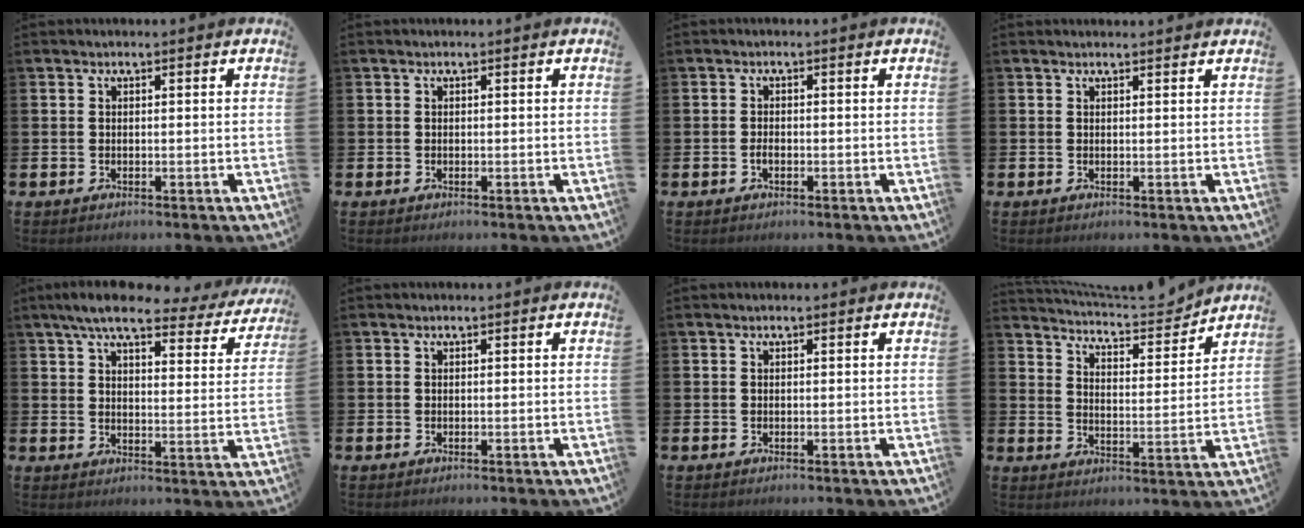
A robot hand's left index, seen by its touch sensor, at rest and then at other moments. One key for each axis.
{"total": 0.0}
{"total": 1.1, "fx": -0.5, "fy": 0.6, "fz": 0.8, "tx": -0.017, "ty": 0.001, "tz": -0.009}
{"total": 0.6, "fx": 0.6, "fy": -0.1, "fz": 0.1, "tx": 0.009, "ty": -0.006, "tz": 0.010}
{"total": 7.2, "fx": 6.1, "fy": 1.4, "fz": 3.6, "tx": -0.081, "ty": -0.028, "tz": 0.100}
{"total": 0.0}
{"total": 0.0}
{"total": 5.9, "fx": 5.8, "fy": 0.8, "fz": 0.8, "tx": -0.036, "ty": -0.048, "tz": 0.097}